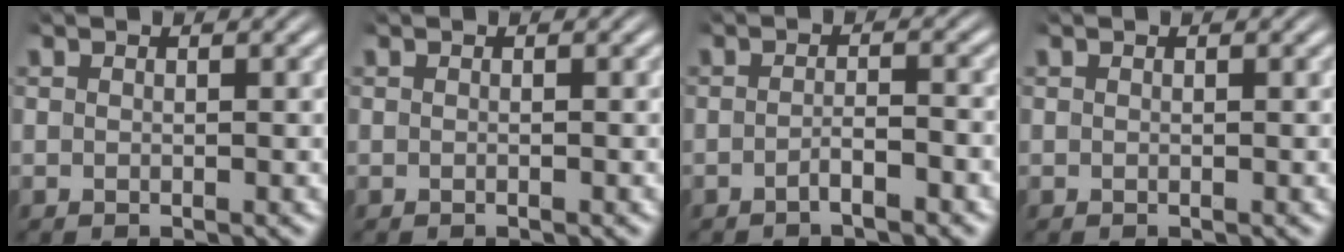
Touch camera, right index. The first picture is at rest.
{"total": 0.0}
{"total": 1.9, "force": [-1.6, 0.0, 1.0], "torque": [-0.012, -0.002, -0.032]}
{"total": 0.0}